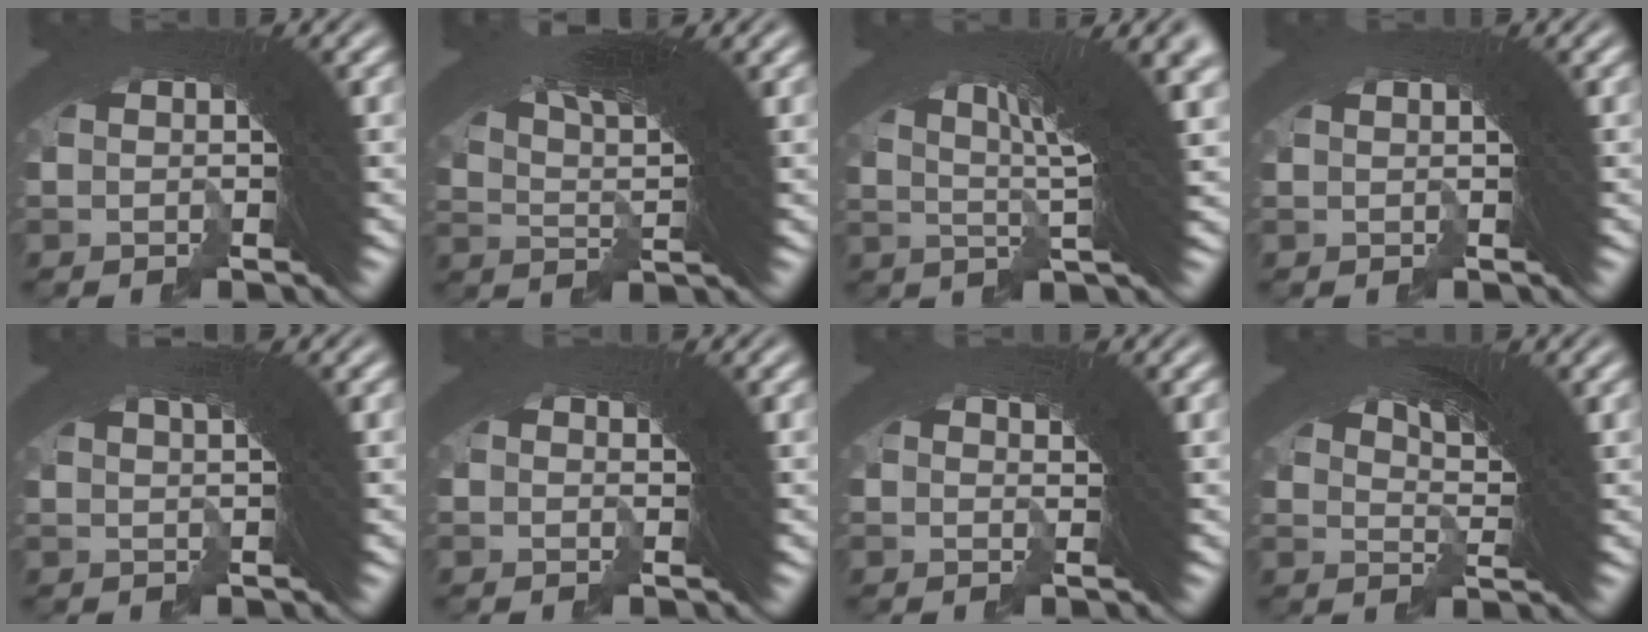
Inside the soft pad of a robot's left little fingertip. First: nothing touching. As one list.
[{"total": 9.0, "force": [5.0, 0.3, 7.5], "torque": [-0.120, 0.025, 0.078]}, {"total": 10.7, "force": [5.2, 0.3, 9.4], "torque": [-0.114, 0.056, 0.074]}, {"total": 0.6, "force": [0.2, -0.6, 0.0], "torque": [-0.003, -0.001, 0.007]}, {"total": 3.9, "force": [2.9, -0.8, 2.6], "torque": [-0.029, 0.037, 0.039]}, {"total": 0.6, "force": [-0.1, 0.1, 0.5], "torque": [-0.013, -0.009, 0.002]}, {"total": 1.1, "force": [0.5, -0.3, 0.9], "torque": [-0.015, -0.006, 0.012]}, {"total": 7.6, "force": [4.8, 0.7, 5.8], "torque": [-0.071, 0.032, 0.072]}]